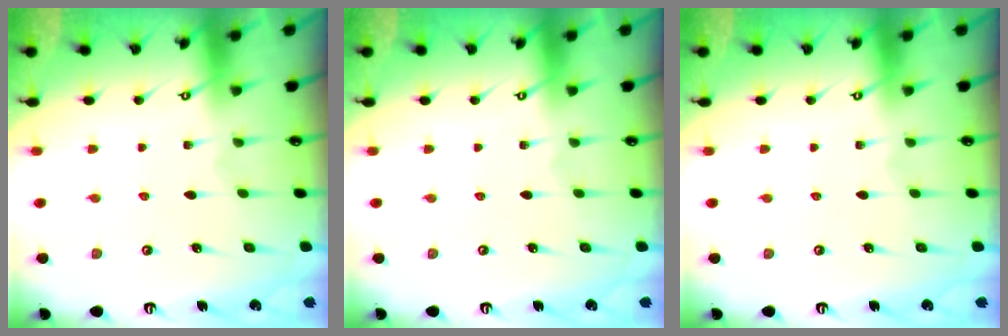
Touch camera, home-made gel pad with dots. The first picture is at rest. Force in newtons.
{"total": 0.0}
{"total": 0.0}